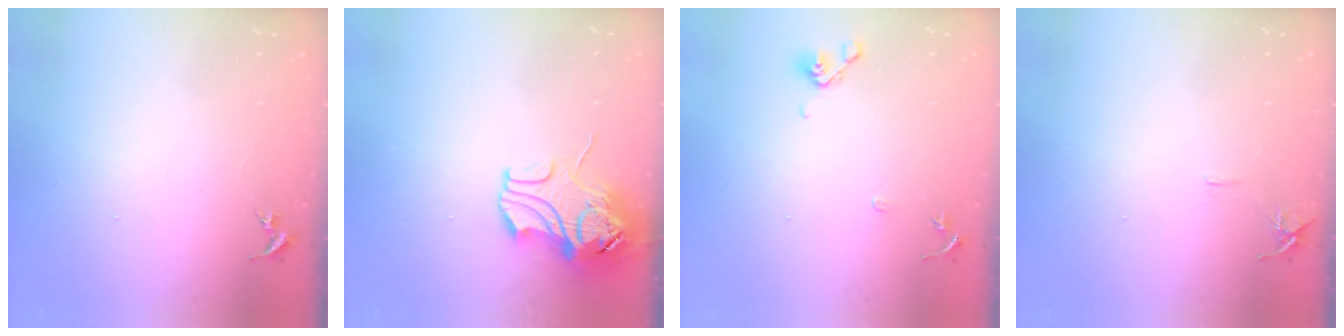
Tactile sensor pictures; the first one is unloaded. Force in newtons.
{"total": 11.2, "press": 11.0, "slide": 1.7}
{"total": 8.9, "press": 8.7, "slide": 1.9}
{"total": 6.5, "press": 6.4, "slide": 0.7}